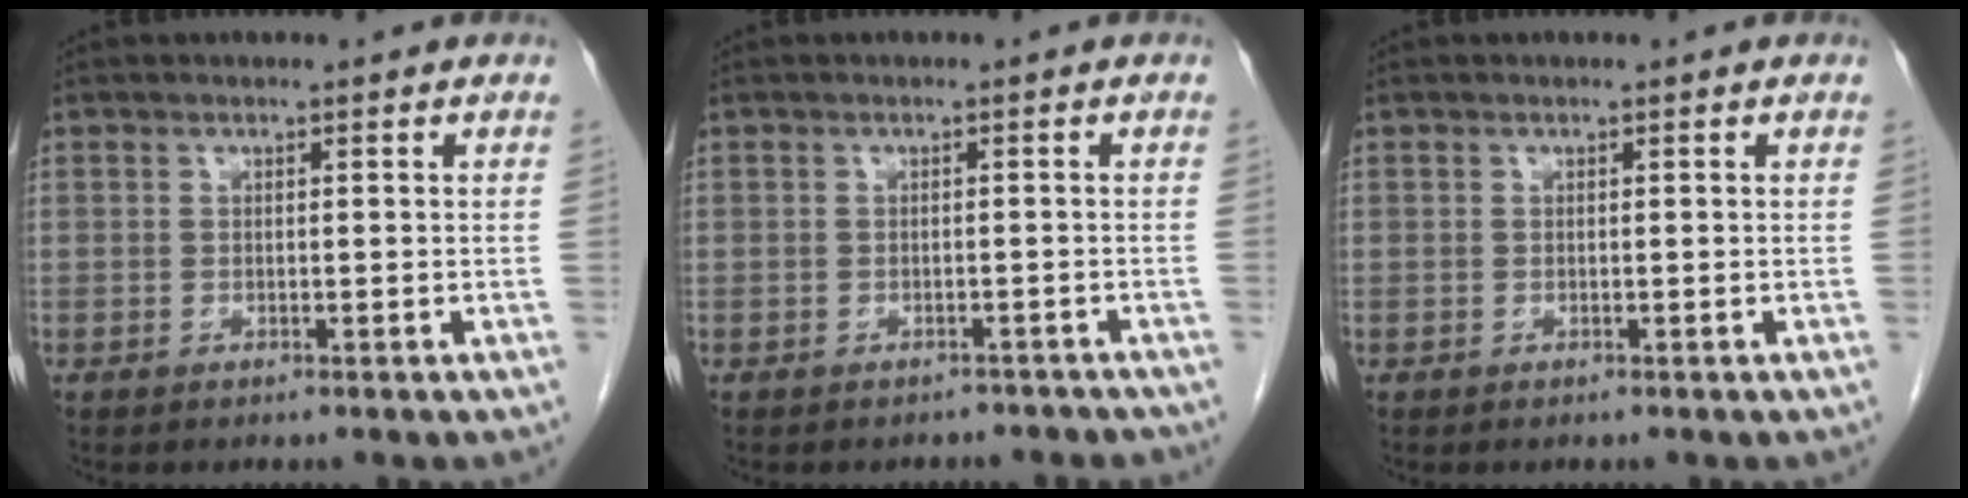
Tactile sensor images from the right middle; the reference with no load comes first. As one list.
[{"total": 4.0, "force": [-3.4, 2.0, 0.0], "torque": [-0.003, 0.010, -0.038]}, {"total": 0.0}]